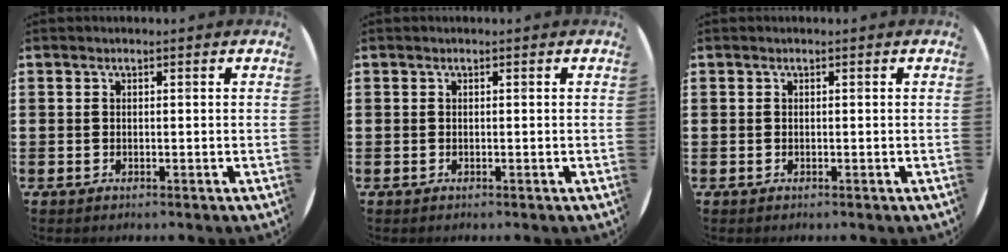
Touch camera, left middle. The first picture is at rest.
{"total": 0.0}
{"total": 0.0}